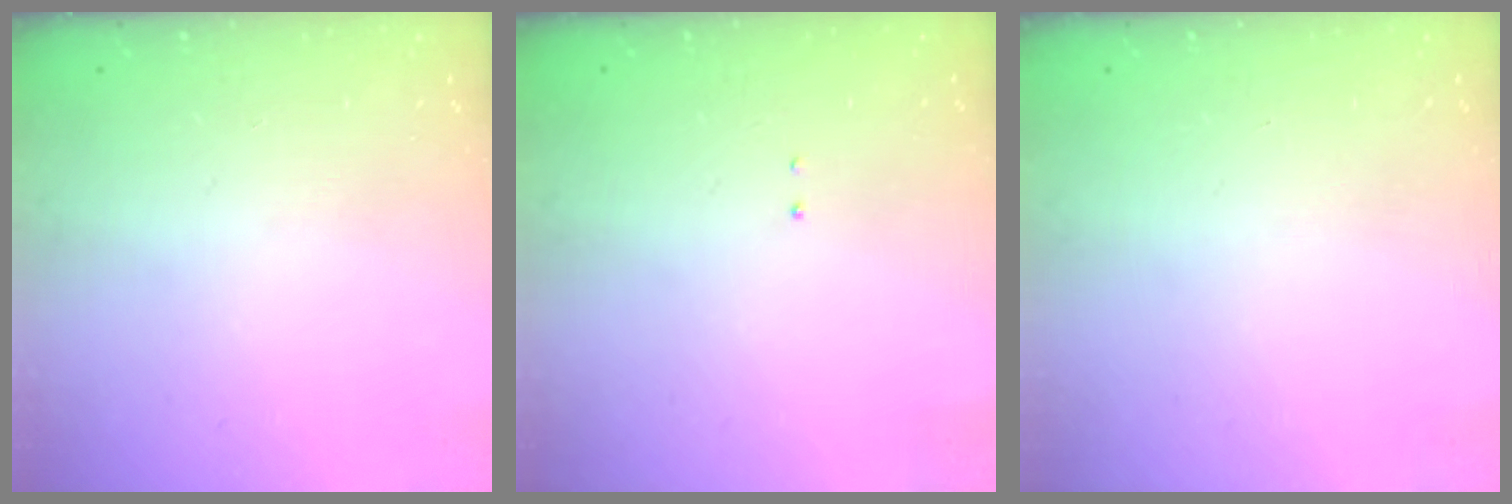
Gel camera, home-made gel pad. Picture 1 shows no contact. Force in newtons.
{"total": 1.3, "press": 1.2, "slide": 0.6}
{"total": 0.0}